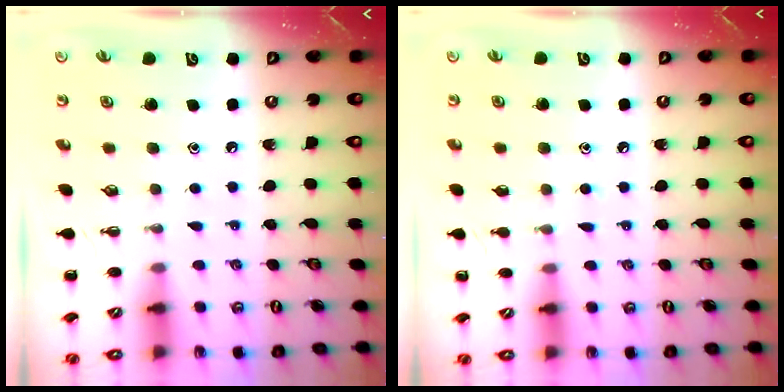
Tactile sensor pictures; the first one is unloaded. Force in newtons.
{"total": 4.9, "press": 4.6, "slide": 1.6}